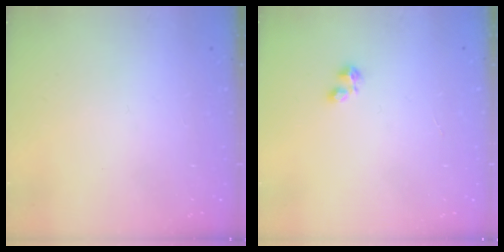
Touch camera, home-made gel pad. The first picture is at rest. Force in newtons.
{"total": 2.2, "press": 2.2, "slide": 0.4}